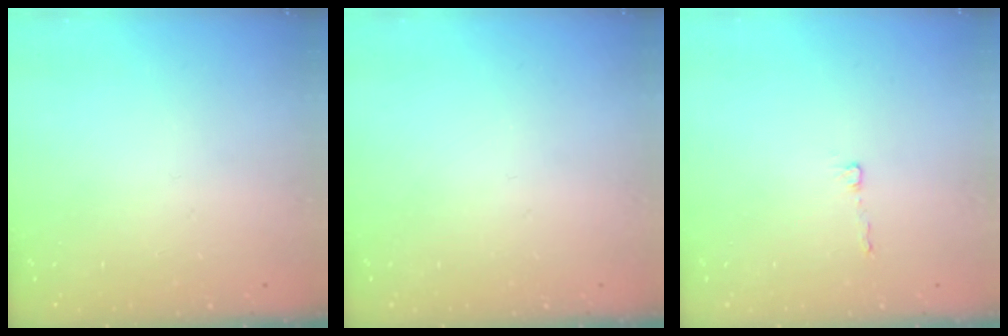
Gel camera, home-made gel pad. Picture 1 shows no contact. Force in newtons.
{"total": 0.0}
{"total": 2.1, "press": 2.1, "slide": 0.2}